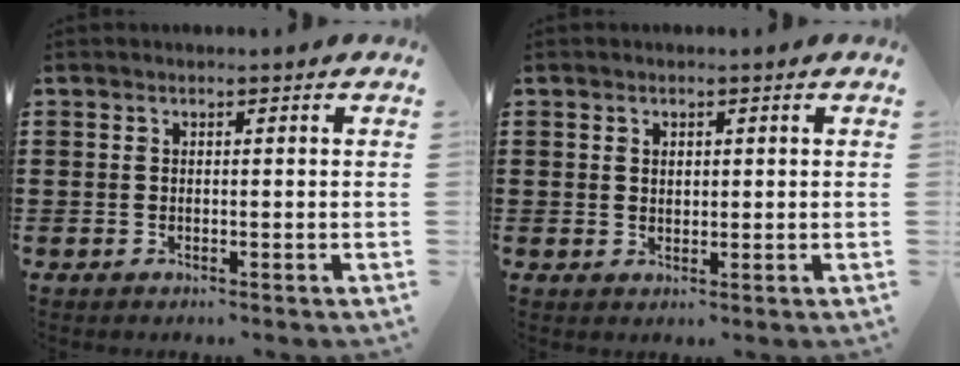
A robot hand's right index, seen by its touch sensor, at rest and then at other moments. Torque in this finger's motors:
{"motor_torque": [-0.50, 0.63, -0.02, 0.00]}